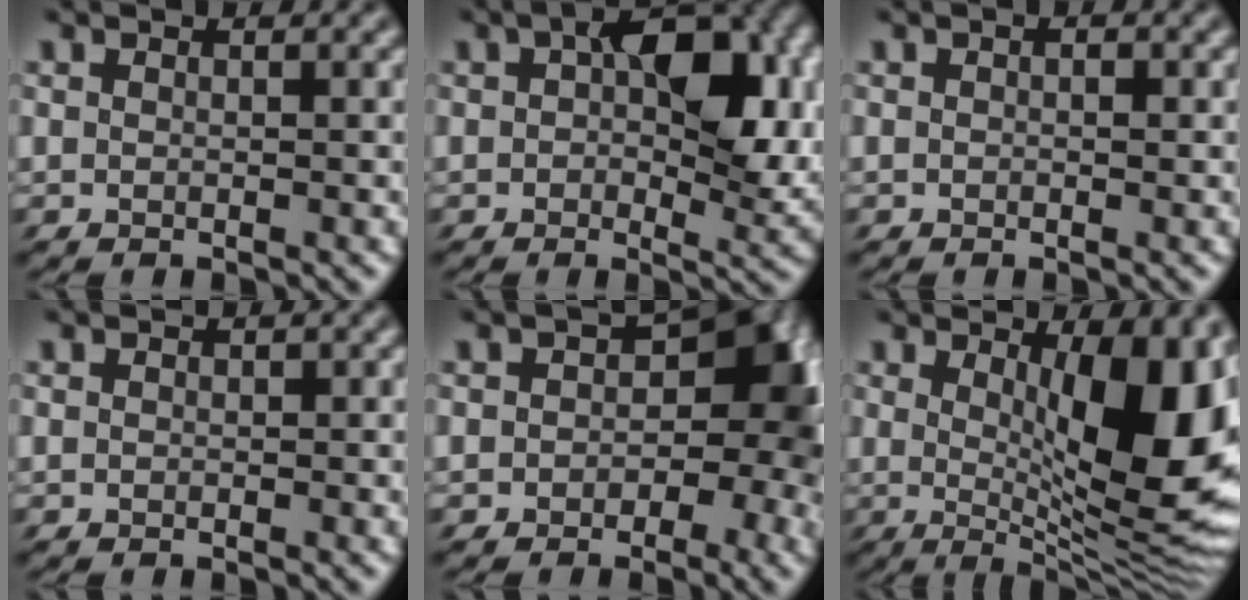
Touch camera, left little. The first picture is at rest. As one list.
[{"total": 10.7, "force": [2.2, 6.3, 8.4], "torque": [-0.138, -0.002, 0.035]}, {"total": 1.0, "force": [0.0, 0.7, 0.7], "torque": [-0.011, 0.001, -0.001]}, {"total": 1.2, "force": [-0.2, 1.0, 0.5], "torque": [-0.011, -0.001, -0.001]}, {"total": 10.9, "force": [-1.1, 7.2, 8.2], "torque": [-0.111, -0.023, -0.025]}, {"total": 10.9, "force": [1.5, 3.9, 10.0], "torque": [-0.125, -0.014, 0.021]}]